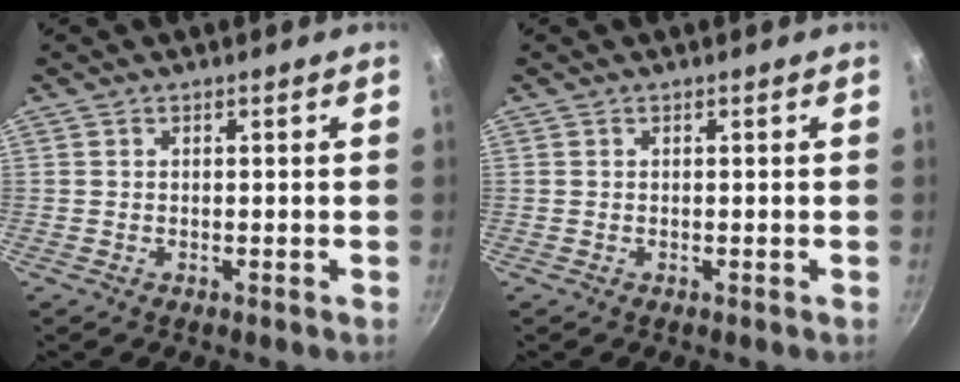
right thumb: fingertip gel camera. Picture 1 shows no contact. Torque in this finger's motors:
{"motor_torque": [0.00, 0.00, 0.00, 0.00, 0.00]}